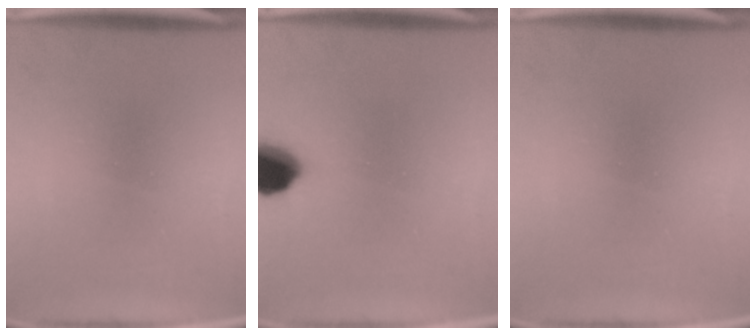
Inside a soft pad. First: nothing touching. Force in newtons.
{"total": 9.6}
{"total": 0.0}